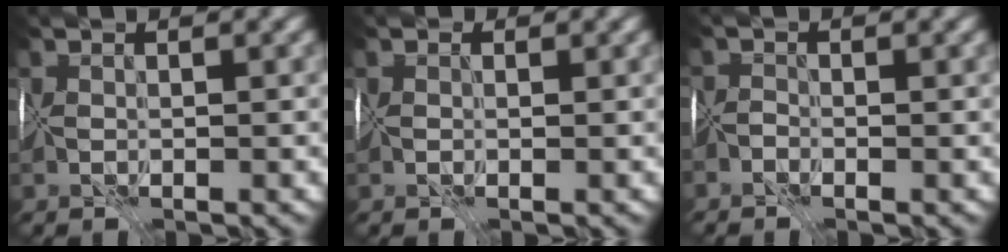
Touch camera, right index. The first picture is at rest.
{"total": 0.7, "force": [0.1, 0.7, 0.2], "torque": [-0.002, 0.002, -0.001]}
{"total": 0.9, "force": [-0.7, -0.5, -0.3], "torque": [0.005, 0.005, -0.019]}